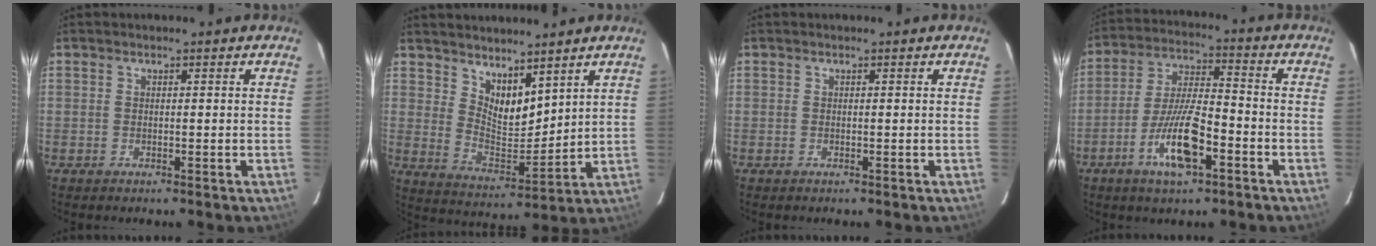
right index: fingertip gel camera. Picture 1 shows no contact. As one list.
[{"total": 8.8, "force": [6.5, 3.9, 4.5], "torque": [-0.068, -0.009, 0.127]}, {"total": 0.0}, {"total": 12.1, "force": [-5.7, 3.4, 10.1], "torque": [-0.206, -0.003, -0.106]}]